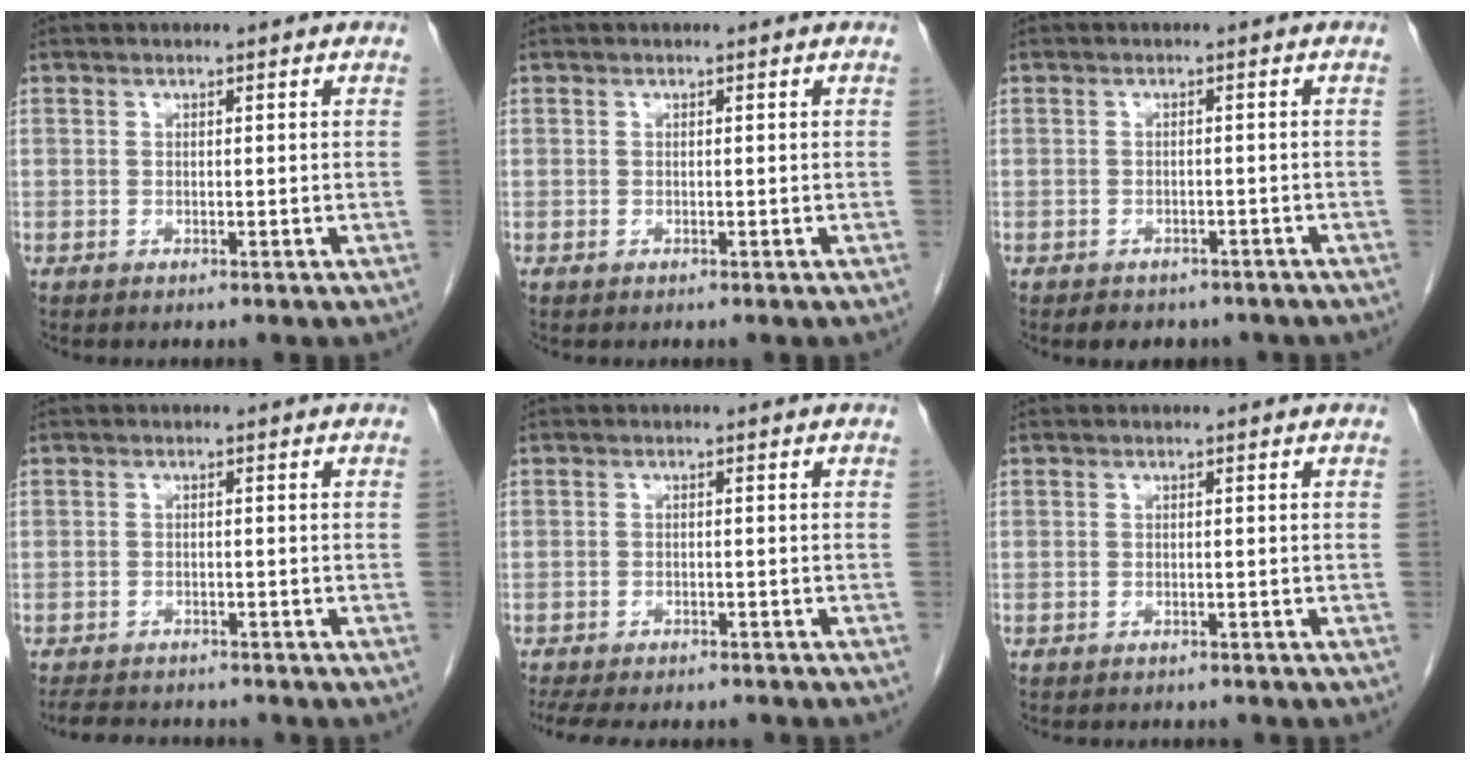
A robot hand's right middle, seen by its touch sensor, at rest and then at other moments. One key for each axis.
{"total": 0.0}
{"total": 5.8, "fx": -4.7, "fy": 2.9, "fz": 1.8, "tx": -0.020, "ty": 0.006, "tz": -0.050}
{"total": 7.2, "fx": -6.5, "fy": 1.9, "fz": 2.2, "tx": -0.034, "ty": -0.006, "tz": -0.094}
{"total": 12.6, "fx": -10.9, "fy": 3.4, "fz": 5.2, "tx": -0.104, "ty": -0.010, "tz": -0.143}
{"total": 4.2, "fx": -3.8, "fy": 1.3, "fz": 1.3, "tx": -0.018, "ty": -0.003, "tz": -0.045}